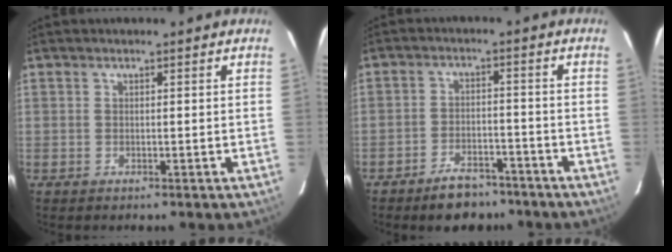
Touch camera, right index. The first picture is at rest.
{"total": 6.6, "force": [-5.2, 2.8, 2.9], "torque": [-0.053, 0.002, -0.081]}